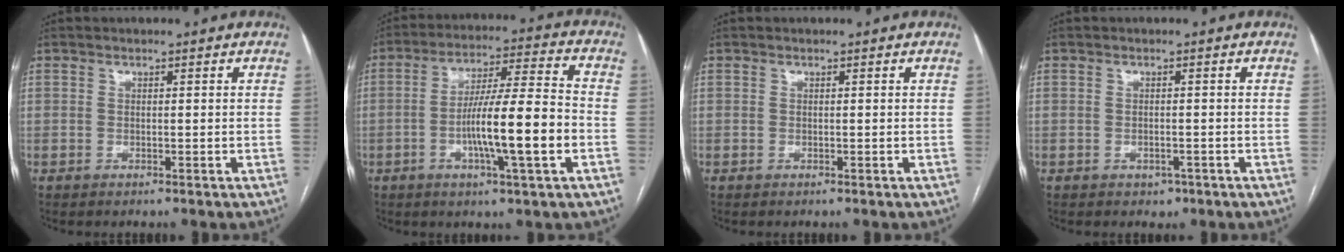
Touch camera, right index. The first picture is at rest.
{"total": 13.4, "force": [-3.4, 0.4, 13.0], "torque": [-0.226, 0.004, -0.058]}
{"total": 0.0}
{"total": 1.6, "force": [-0.9, 1.1, 0.7], "torque": [-0.011, 0.002, -0.005]}